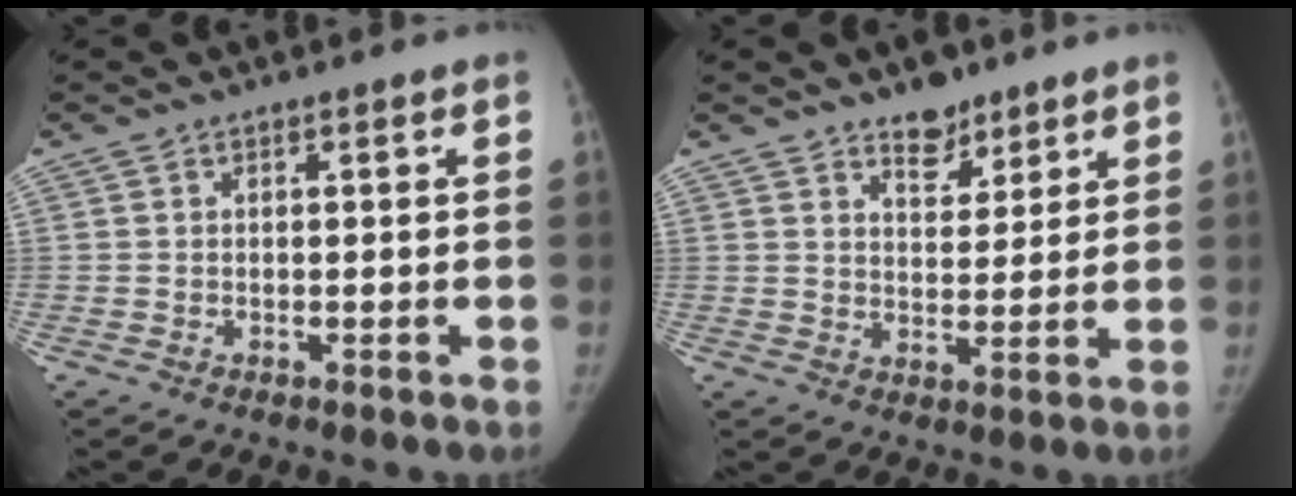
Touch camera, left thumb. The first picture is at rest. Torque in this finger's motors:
{"motor_torque": [0.58, -0.53, 0.69, -0.56, 0.14]}